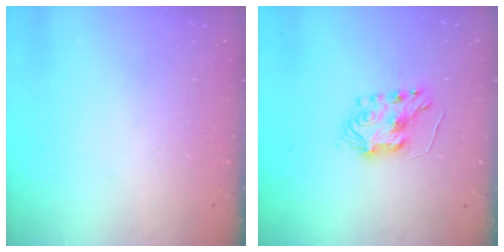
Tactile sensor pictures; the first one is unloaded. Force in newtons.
{"total": 7.3, "press": 7.2, "slide": 0.6}